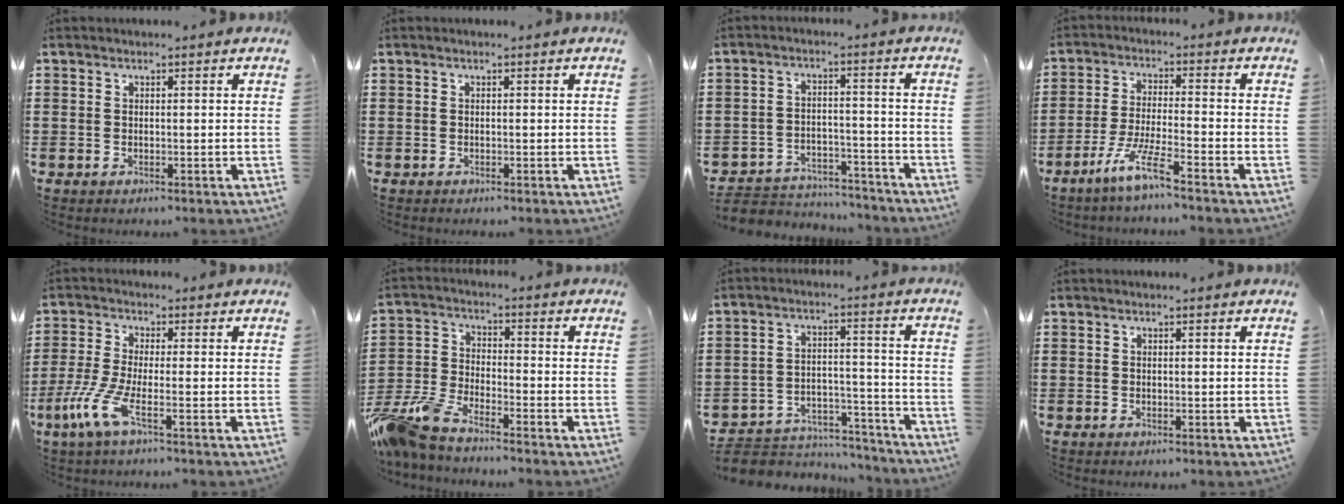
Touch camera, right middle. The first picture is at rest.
{"total": 0.0}
{"total": 4.7, "force": [-4.6, 1.1, 0.2], "torque": [-0.013, 0.010, -0.097]}
{"total": 6.7, "force": [-4.7, 0.3, 4.7], "torque": [-0.107, -0.011, -0.094]}
{"total": 5.9, "force": [-2.3, 1.0, 5.3], "torque": [-0.136, -0.018, -0.051]}
{"total": 7.5, "force": [-6.7, 1.1, 3.3], "torque": [-0.101, -0.009, -0.139]}
{"total": 5.8, "force": [-5.5, 1.6, 0.5], "torque": [-0.014, 0.015, -0.113]}
{"total": 0.0}